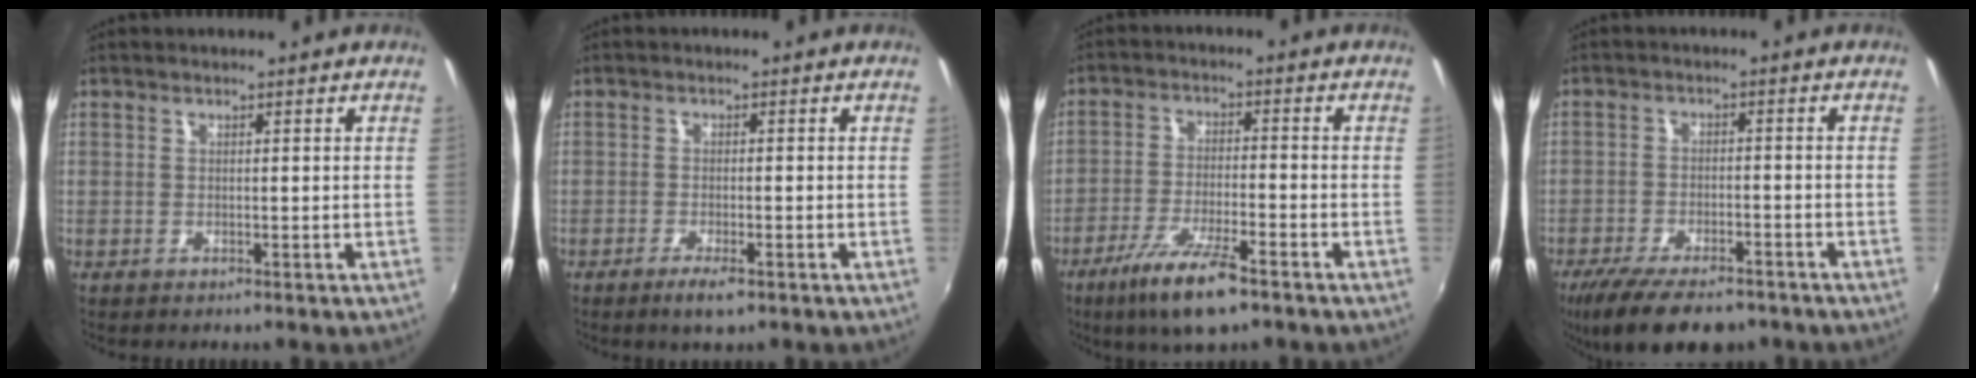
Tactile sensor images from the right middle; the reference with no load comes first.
{"total": 3.3, "force": [-2.1, 0.7, 2.4], "torque": [-0.057, -0.009, -0.040]}
{"total": 10.4, "force": [-6.9, 2.2, 7.5], "torque": [-0.165, -0.021, -0.125]}
{"total": 13.3, "force": [-10.0, 4.7, 7.4], "torque": [-0.162, -0.032, -0.161]}